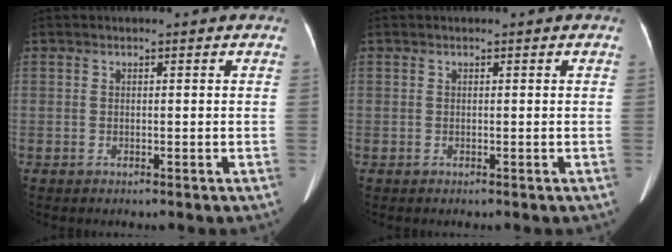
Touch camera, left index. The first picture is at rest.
{"total": 0.0}